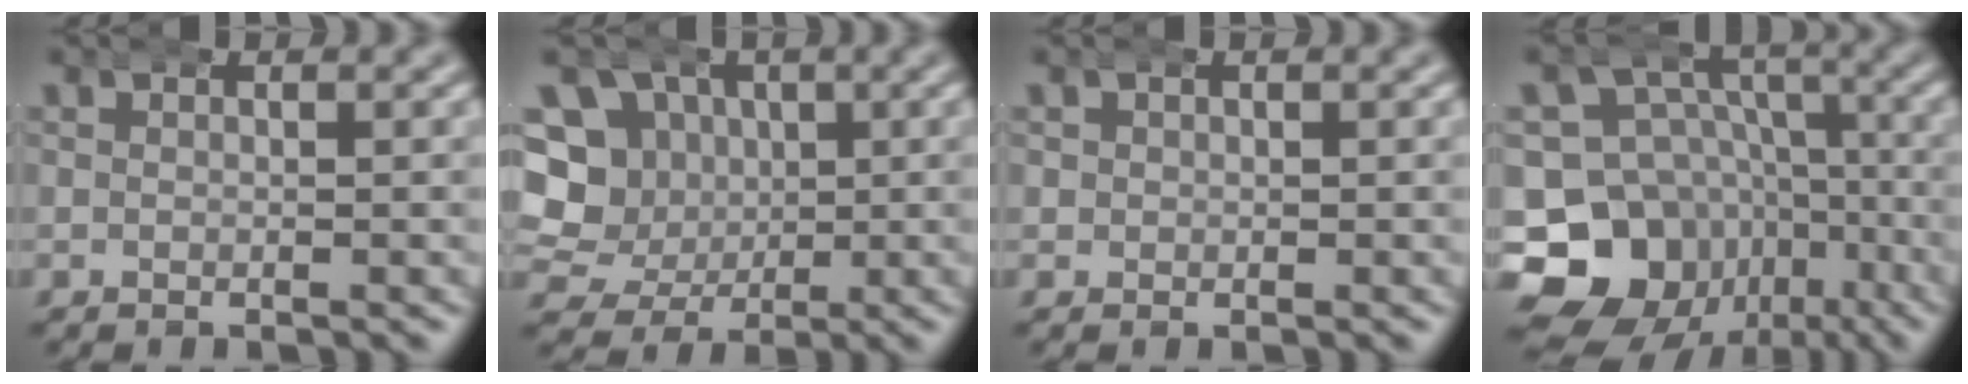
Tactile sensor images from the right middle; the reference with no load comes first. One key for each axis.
{"total": 12.6, "fx": 1.7, "fy": 11.4, "fz": 5.0, "tx": -0.117, "ty": -0.025, "tz": 0.025}
{"total": 0.8, "fx": 0.1, "fy": 0.7, "fz": -0.2, "tx": -0.005, "ty": -0.007, "tz": 0.007}
{"total": 19.0, "fx": -5.9, "fy": 16.7, "fz": 7.0, "tx": -0.155, "ty": -0.092, "tz": -0.084}